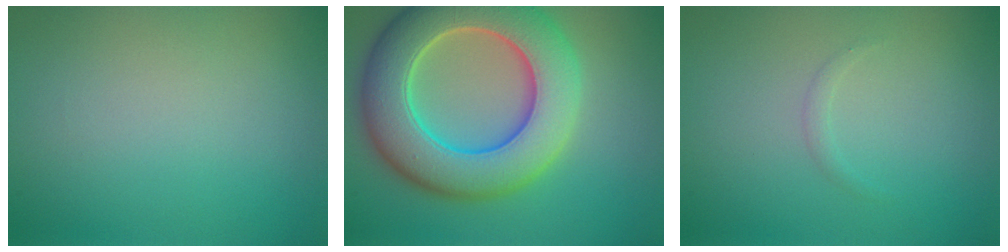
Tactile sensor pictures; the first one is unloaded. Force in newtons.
{"total": 10.6, "press": 10.6, "slide": 0.6}
{"total": 0.5, "press": 0.5, "slide": 0.0}